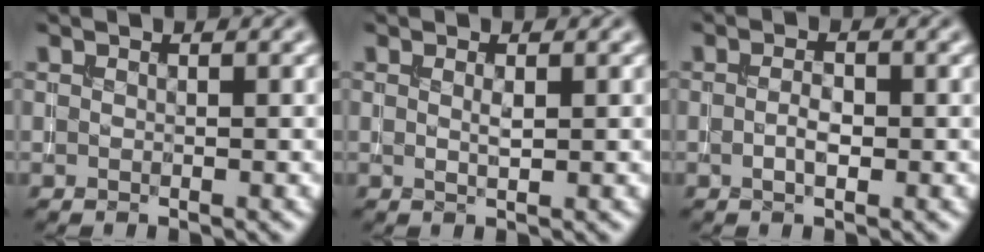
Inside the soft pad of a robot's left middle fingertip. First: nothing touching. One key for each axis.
{"total": 0.9, "fx": 0.2, "fy": 0.2, "fz": 0.8, "tx": -0.016, "ty": -0.001, "tz": 0.003}
{"total": 1.7, "fx": -0.3, "fy": 0.8, "fz": 1.5, "tx": -0.028, "ty": 0.001, "tz": -0.007}